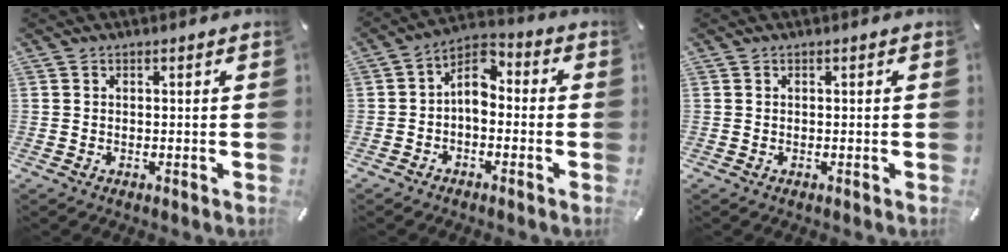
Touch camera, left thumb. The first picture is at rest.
{"total": 6.7, "force": [-0.6, 4.6, 4.9], "torque": [-0.097, 0.003, -0.017]}
{"total": 0.0}